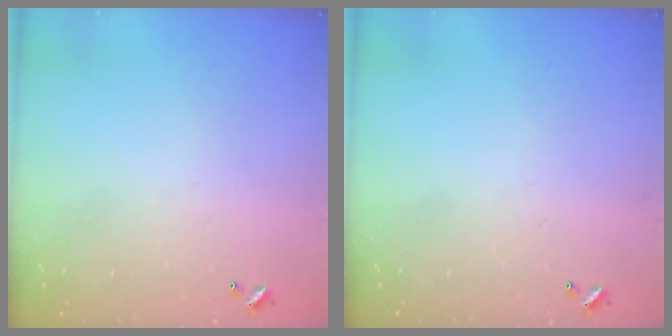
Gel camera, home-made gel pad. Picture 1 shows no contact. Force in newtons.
{"total": 0.0}